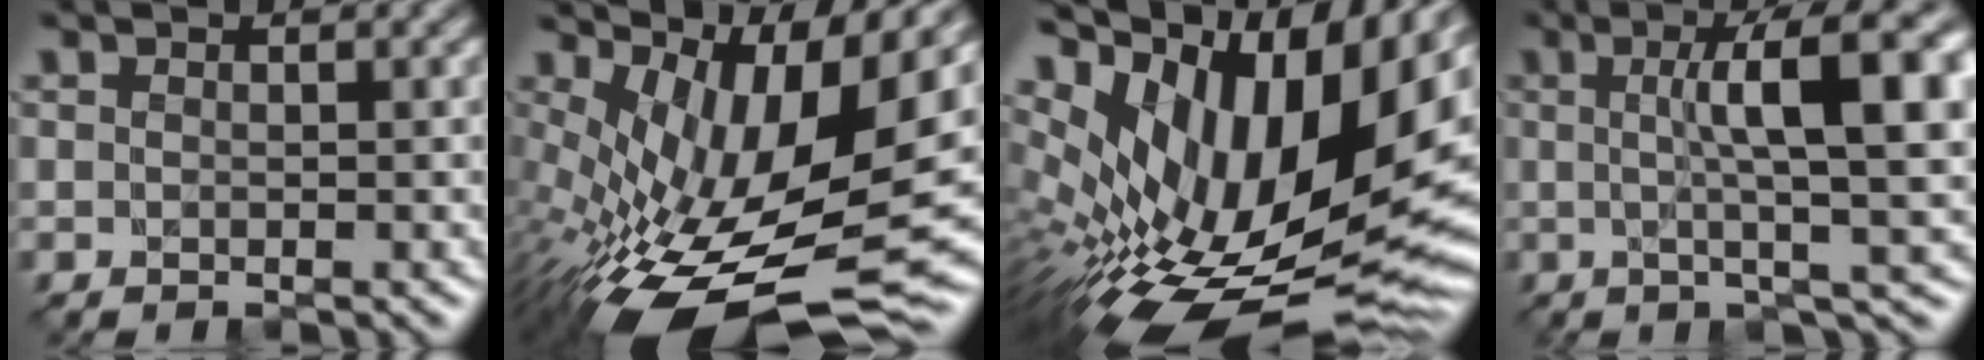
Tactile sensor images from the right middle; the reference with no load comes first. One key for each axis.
{"total": 14.9, "fx": -0.1, "fy": 6.0, "fz": 13.7, "tx": -0.241, "ty": -0.023, "tz": 0.018}
{"total": 17.7, "fx": 3.2, "fy": 8.9, "fz": 15.0, "tx": -0.232, "ty": 0.007, "tz": 0.054}
{"total": 11.4, "fx": 2.0, "fy": 2.4, "fz": 11.0, "tx": -0.133, "ty": 0.014, "tz": 0.024}